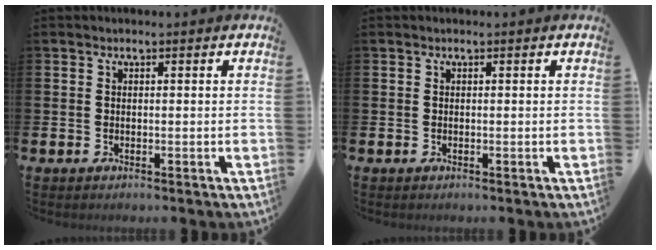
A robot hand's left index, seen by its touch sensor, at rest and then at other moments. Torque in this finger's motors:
{"motor_torque": [0.00, 0.02, -0.01, 0.00]}